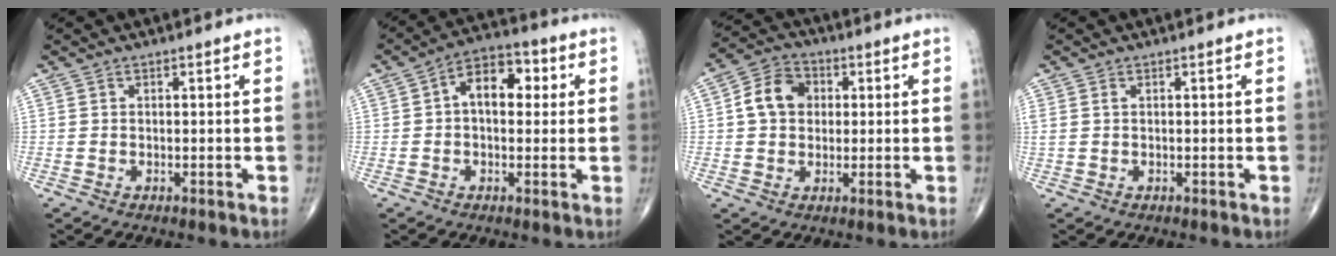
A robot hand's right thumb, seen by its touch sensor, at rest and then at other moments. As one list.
[{"total": 9.4, "force": [1.5, 5.8, 7.2], "torque": [-0.086, 0.022, 0.015]}, {"total": 8.4, "force": [1.2, 6.7, 5.0], "torque": [-0.070, 0.016, 0.012]}, {"total": 1.4, "force": [0.4, 0.8, 1.1], "torque": [-0.035, 0.013, 0.015]}]